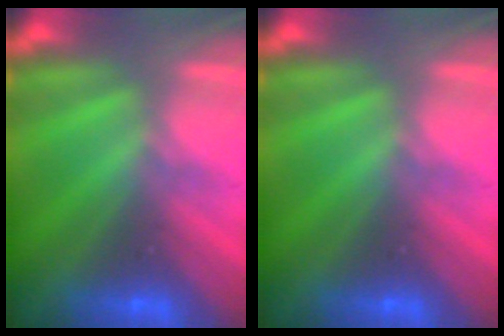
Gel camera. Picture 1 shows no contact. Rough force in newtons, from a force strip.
{"total": 0.0}